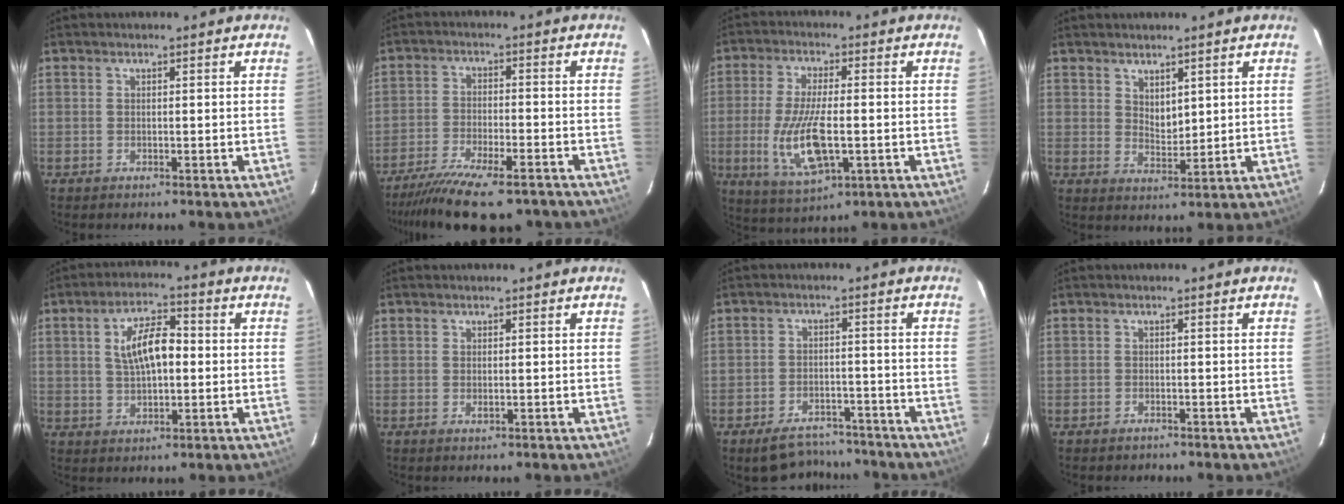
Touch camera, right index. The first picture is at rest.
{"total": 15.2, "force": [-12.3, 4.0, 8.0], "torque": [-0.168, -0.033, -0.196]}
{"total": 12.5, "force": [-2.5, 4.2, 11.5], "torque": [-0.234, -0.017, -0.040]}
{"total": 3.5, "force": [2.3, 1.8, 1.8], "torque": [-0.025, -0.003, 0.044]}
{"total": 8.5, "force": [0.9, 3.9, 7.6], "torque": [-0.142, 0.015, 0.022]}
{"total": 1.0, "force": [0.0, 0.5, 0.9], "torque": [-0.018, 0.000, 0.000]}
{"total": 9.3, "force": [-7.9, 4.0, 2.8], "torque": [-0.065, 0.008, -0.102]}
{"total": 1.2, "force": [-0.9, 0.8, 0.0], "torque": [-0.003, 0.003, -0.013]}